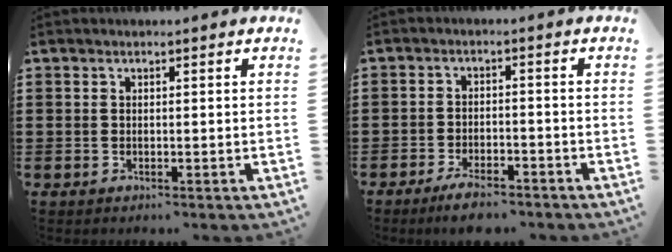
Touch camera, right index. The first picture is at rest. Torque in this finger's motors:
{"motor_torque": [0.08, 0.55, 0.39, 0.09]}